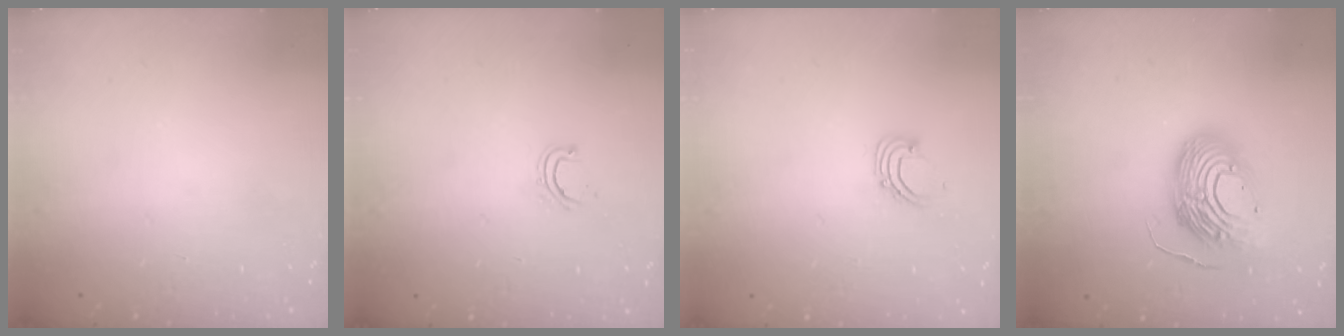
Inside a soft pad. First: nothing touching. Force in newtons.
{"total": 4.1, "press": 4.0, "slide": 1.0}
{"total": 2.9, "press": 2.9, "slide": 0.2}
{"total": 16.0, "press": 15.8, "slide": 2.4}